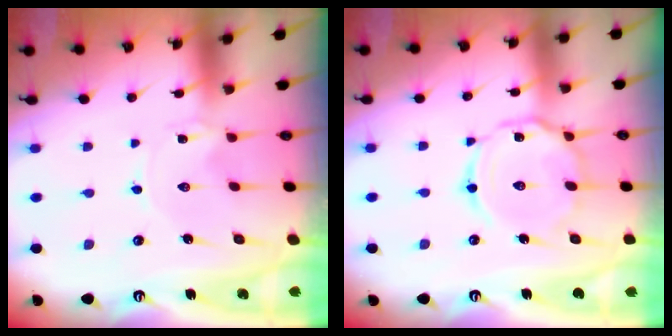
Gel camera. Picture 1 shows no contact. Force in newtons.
{"total": 12.6, "press": 12.5, "slide": 0.8}